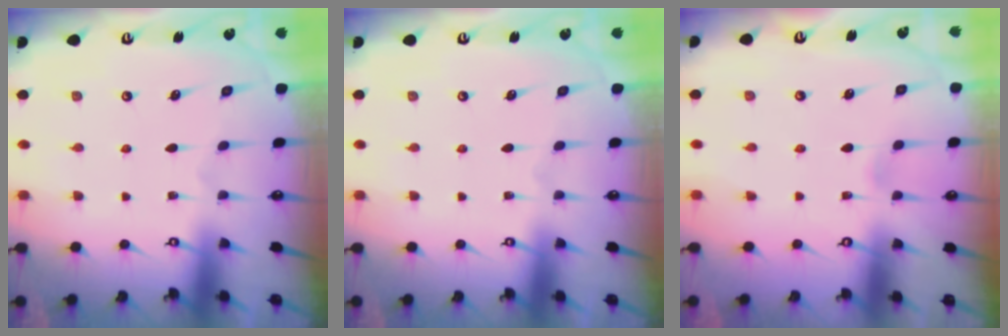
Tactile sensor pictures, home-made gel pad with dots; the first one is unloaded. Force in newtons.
{"total": 0.0}
{"total": 2.0, "press": 2.0, "slide": 0.3}